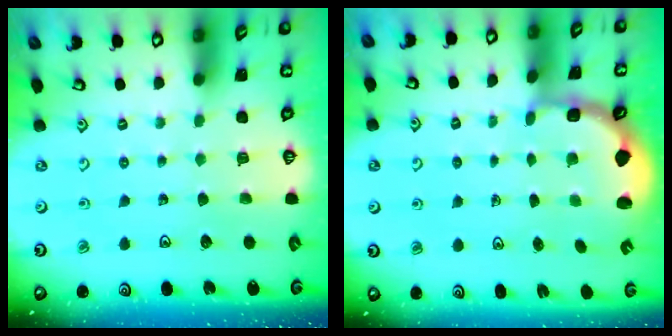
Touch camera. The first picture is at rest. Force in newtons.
{"total": 2.6, "press": 1.8, "slide": 1.9}